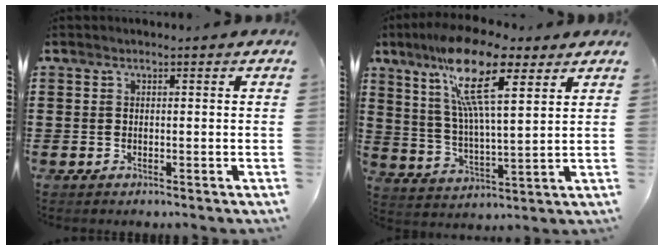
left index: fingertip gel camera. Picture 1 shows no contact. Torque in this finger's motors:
{"motor_torque": [2.14, 0.00, 1.05, 0.21]}